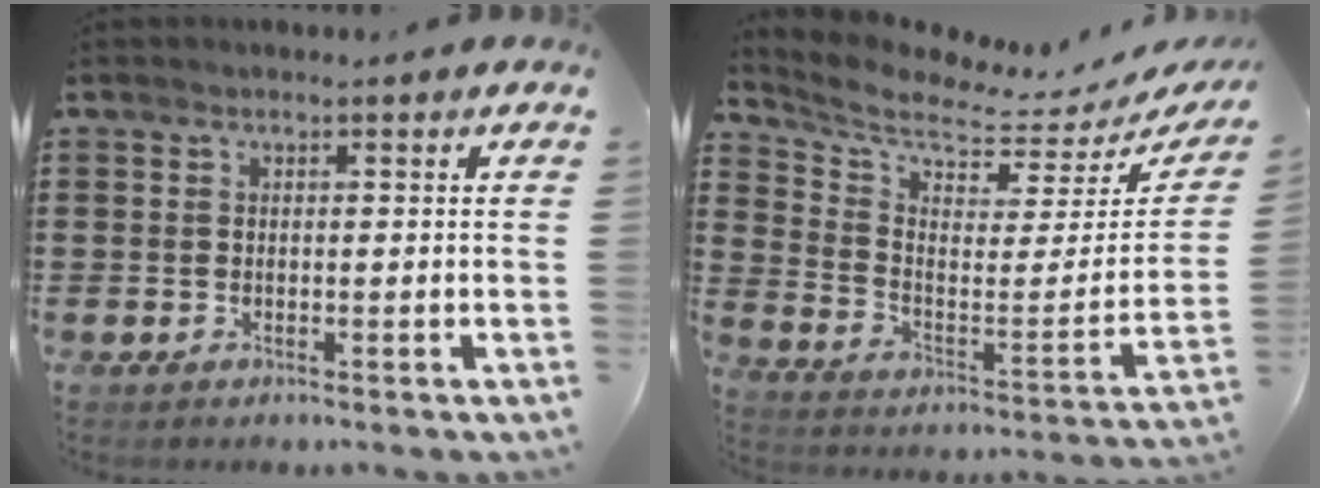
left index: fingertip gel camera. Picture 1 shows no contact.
{"total": 5.5, "force": [5.0, 0.9, 2.1], "torque": [-0.070, -0.056, 0.081]}